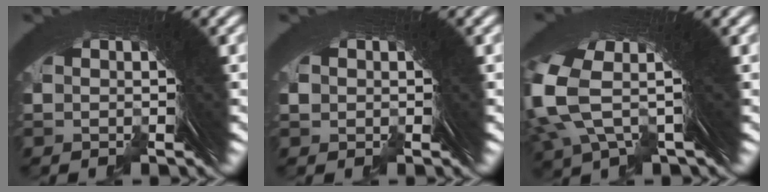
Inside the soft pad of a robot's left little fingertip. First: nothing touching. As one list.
[{"total": 1.1, "force": [-0.6, 0.5, -0.7], "torque": [0.011, -0.007, -0.003]}, {"total": 9.0, "force": [2.1, 5.6, 6.8], "torque": [-0.161, -0.005, 0.031]}]